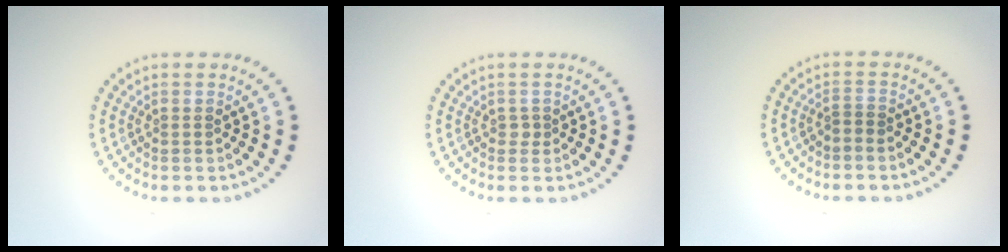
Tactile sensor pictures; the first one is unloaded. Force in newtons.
{"total": 0.6, "press": 0.5, "slide": 0.3}
{"total": 0.6, "press": 0.4, "slide": 0.5}